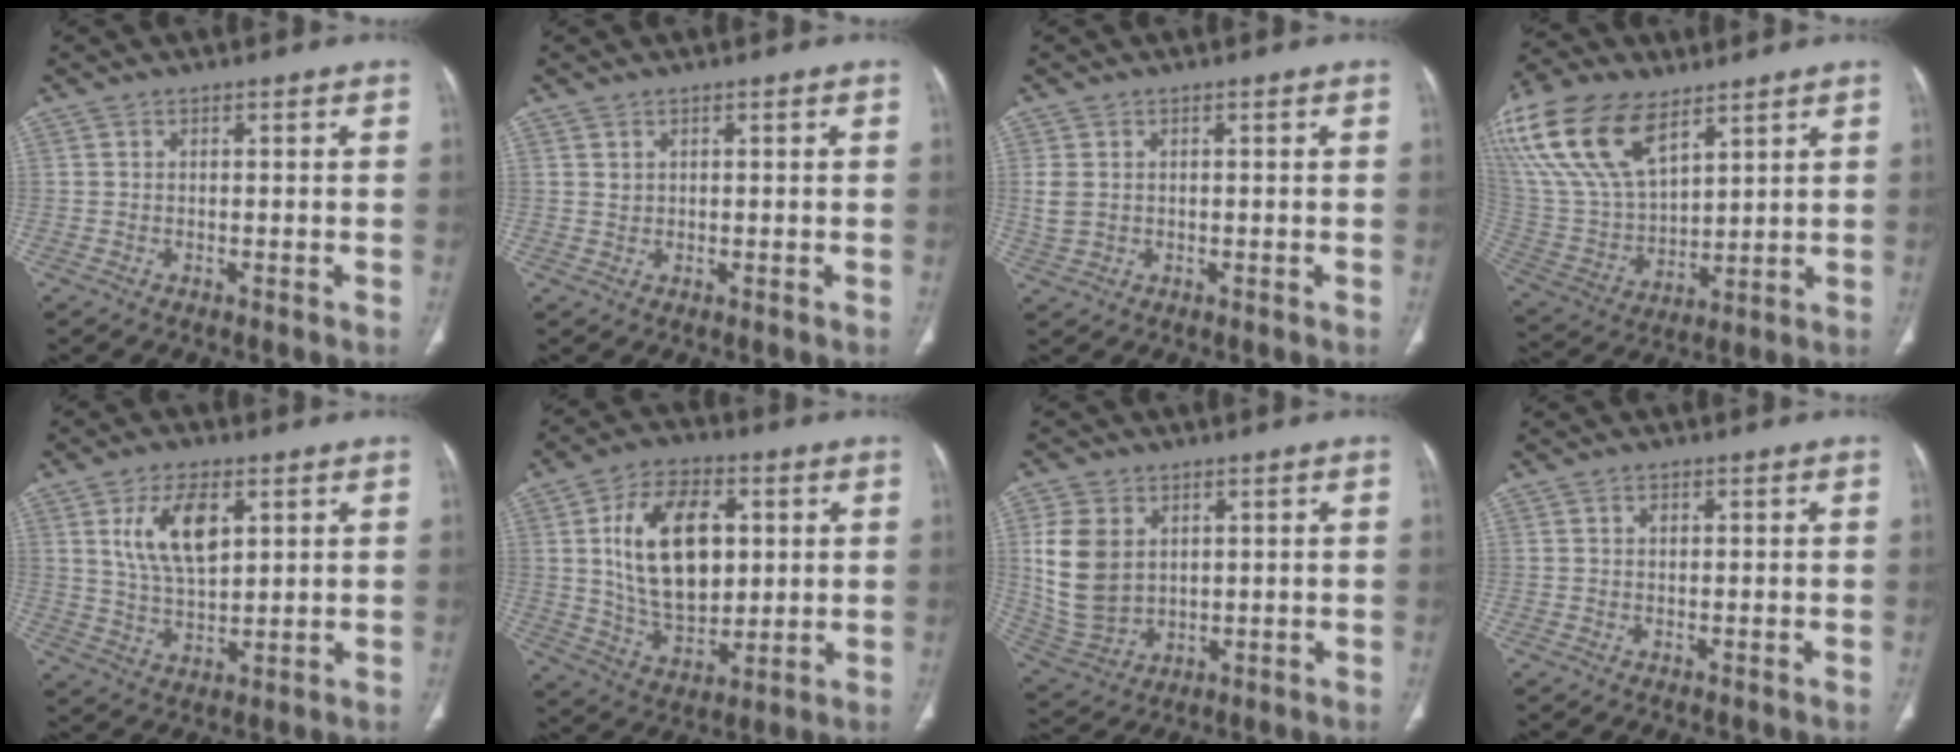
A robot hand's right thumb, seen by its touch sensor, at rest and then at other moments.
{"total": 1.0, "force": [0.6, 0.8, 0.3], "torque": [0.005, -0.002, 0.010]}
{"total": 3.1, "force": [0.4, 2.3, 2.0], "torque": [-0.051, 0.003, 0.011]}
{"total": 22.4, "force": [12.1, 11.6, 14.8], "torque": [-0.309, -0.021, 0.240]}
{"total": 10.9, "force": [4.0, 5.7, 8.4], "torque": [-0.142, -0.014, 0.080]}
{"total": 18.5, "force": [3.7, 11.3, 14.2], "torque": [-0.205, -0.013, 0.071]}
{"total": 12.1, "force": [2.8, 8.9, 7.7], "torque": [-0.141, -0.011, 0.071]}
{"total": 1.1, "force": [0.3, 0.8, 0.7], "torque": [-0.006, 0.000, 0.006]}